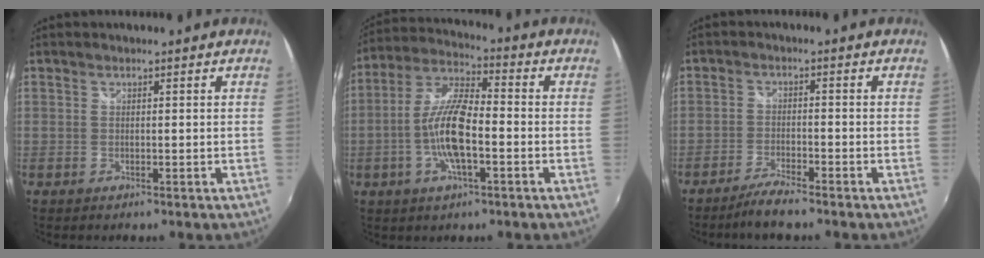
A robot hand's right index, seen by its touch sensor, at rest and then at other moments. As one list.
[{"total": 11.7, "force": [-3.0, 3.5, 10.8], "torque": [-0.225, 0.005, -0.061]}, {"total": 4.6, "force": [-3.9, 0.4, 2.3], "torque": [-0.069, -0.004, -0.078]}]